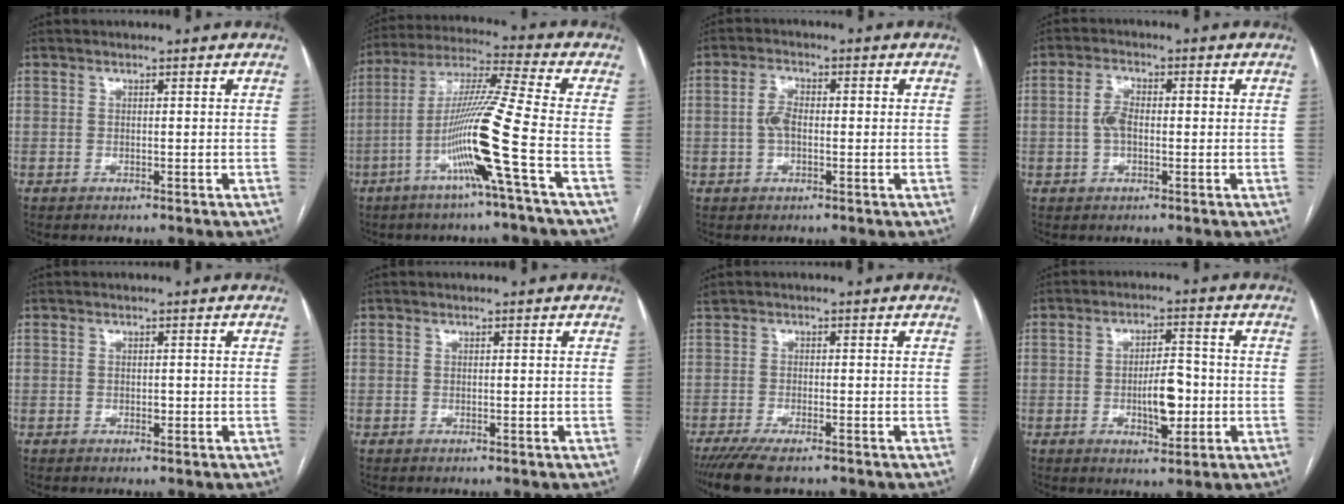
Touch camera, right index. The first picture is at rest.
{"total": 13.9, "force": [-5.0, -2.4, 12.8], "torque": [-0.246, -0.007, -0.102]}
{"total": 3.8, "force": [-0.1, 1.9, 3.2], "torque": [-0.073, 0.017, -0.005]}
{"total": 4.0, "force": [-0.1, 2.1, 3.5], "torque": [-0.078, 0.017, -0.004]}
{"total": 0.7, "force": [-0.1, 0.5, 0.5], "torque": [-0.007, 0.001, -0.003]}
{"total": 0.0}
{"total": 6.0, "force": [-4.3, 1.5, 3.8], "torque": [-0.064, -0.016, -0.070]}
{"total": 7.0, "force": [-1.4, 2.6, 6.4], "torque": [-0.106, 0.005, -0.018]}